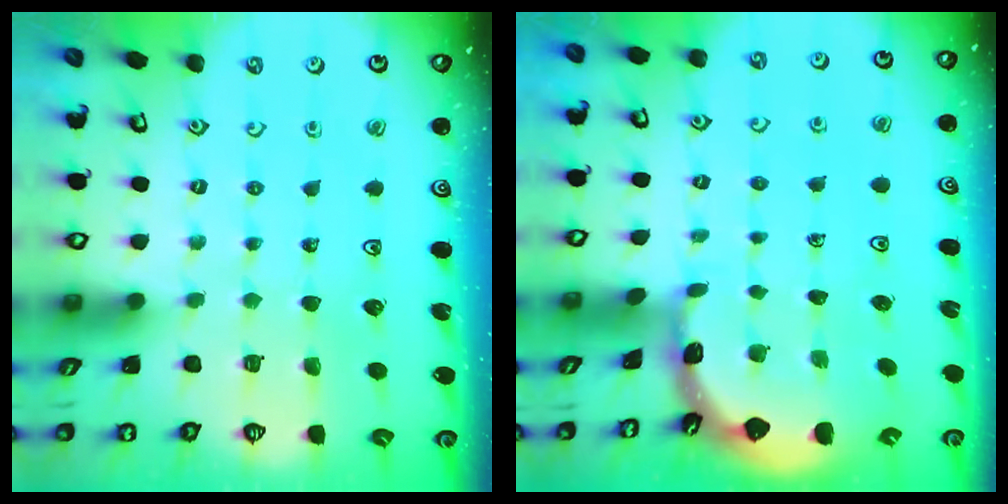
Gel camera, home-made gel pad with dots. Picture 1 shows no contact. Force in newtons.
{"total": 1.7, "press": 1.6, "slide": 0.1}